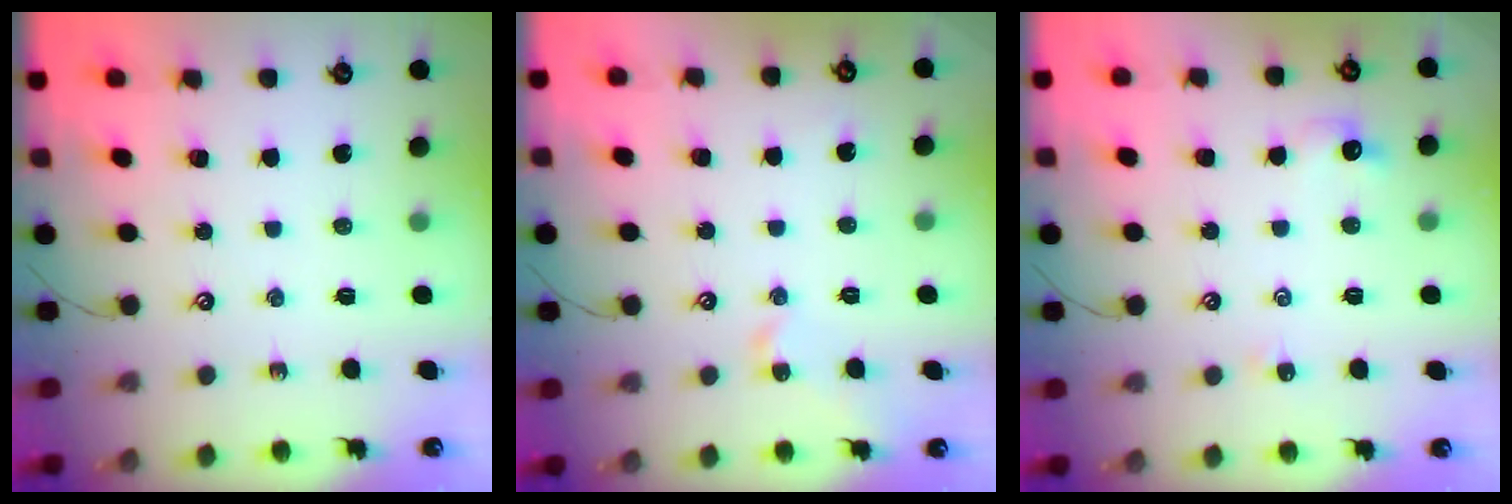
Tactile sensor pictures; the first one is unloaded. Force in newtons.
{"total": 2.2, "press": 2.1, "slide": 0.7}
{"total": 1.9, "press": 1.8, "slide": 0.6}